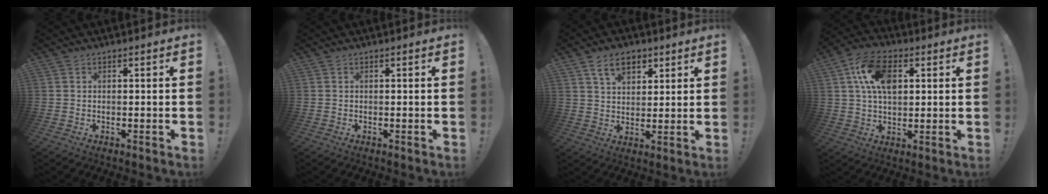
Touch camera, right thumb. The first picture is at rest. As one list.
[{"total": 0.0}, {"total": 8.6, "force": [4.8, 5.3, 4.8], "torque": [-0.078, -0.007, 0.090]}, {"total": 13.8, "force": [4.1, 8.5, 10.1], "torque": [-0.171, 0.008, 0.077]}]